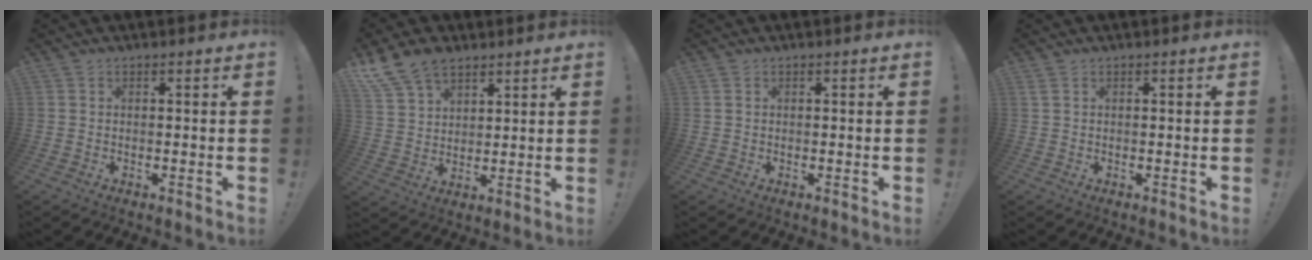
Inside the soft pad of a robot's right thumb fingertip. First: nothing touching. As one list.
[{"total": 10.8, "force": [8.0, 6.1, 4.0], "torque": [-0.085, -0.040, 0.161]}, {"total": 0.5, "force": [0.3, 0.3, 0.2], "torque": [0.000, -0.001, 0.005]}, {"total": 1.0, "force": [0.5, 0.3, 0.8], "torque": [-0.019, 0.001, 0.010]}]